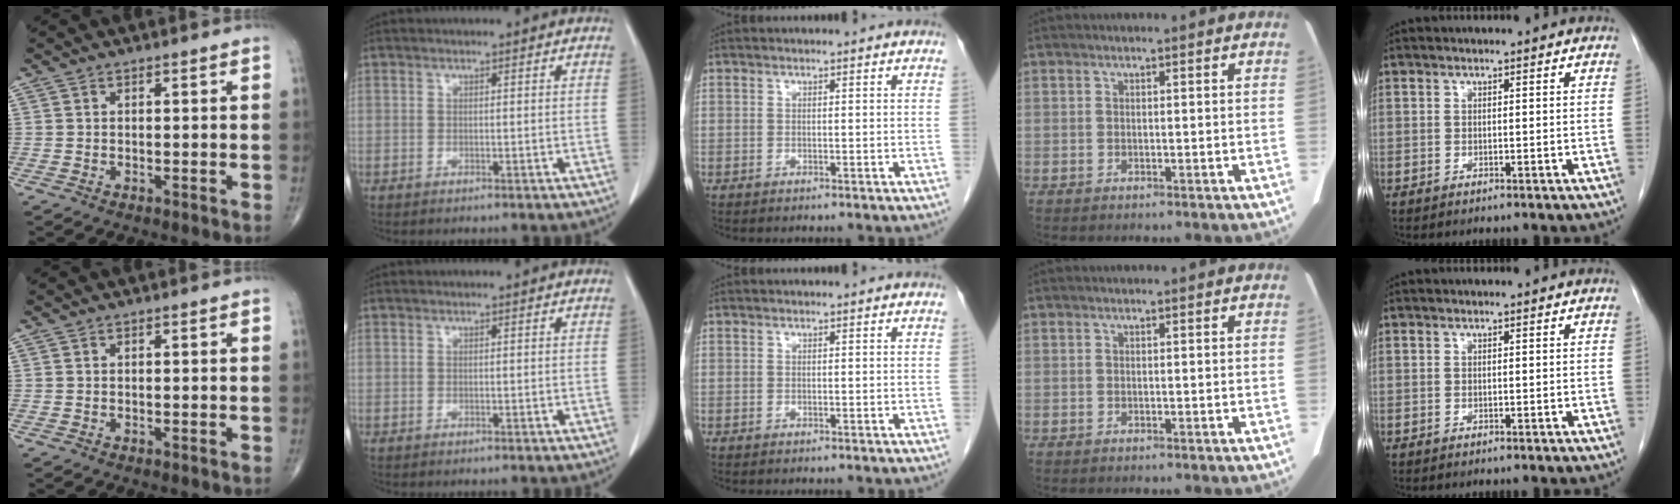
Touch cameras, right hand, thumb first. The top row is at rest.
{}